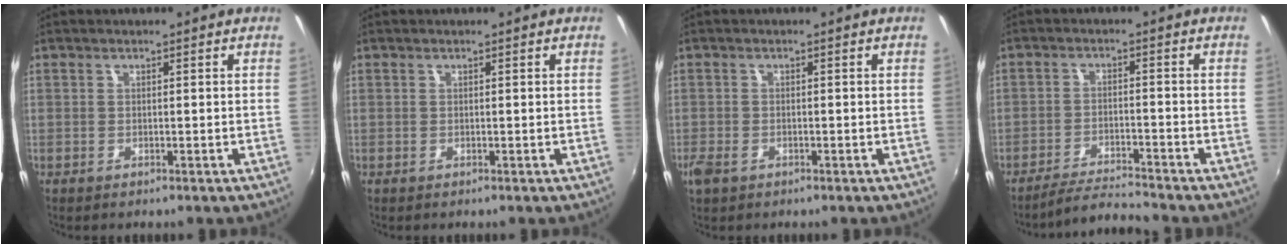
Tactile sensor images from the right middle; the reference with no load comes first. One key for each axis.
{"total": 0.0}
{"total": 2.9, "fx": -1.8, "fy": 1.7, "fz": 1.6, "tx": -0.034, "ty": -0.009, "tz": -0.033}
{"total": 5.5, "fx": -5.4, "fy": -0.6, "fz": 0.8, "tx": -0.041, "ty": 0.008, "tz": -0.096}